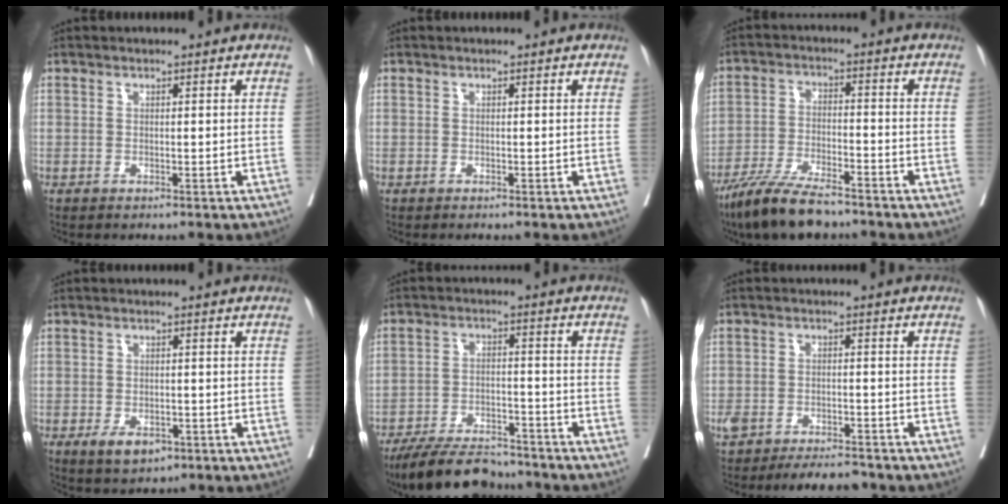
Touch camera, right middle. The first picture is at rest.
{"total": 0.0}
{"total": 10.6, "force": [-8.6, 1.9, 5.9], "torque": [-0.108, -0.025, -0.157]}
{"total": 4.3, "force": [-2.3, 2.5, 2.8], "torque": [-0.043, -0.001, -0.028]}
{"total": 12.0, "force": [-10.8, 2.9, 4.5], "torque": [-0.068, -0.003, -0.176]}
{"total": 7.6, "force": [-6.8, 1.9, 2.8], "torque": [-0.046, -0.001, -0.104]}